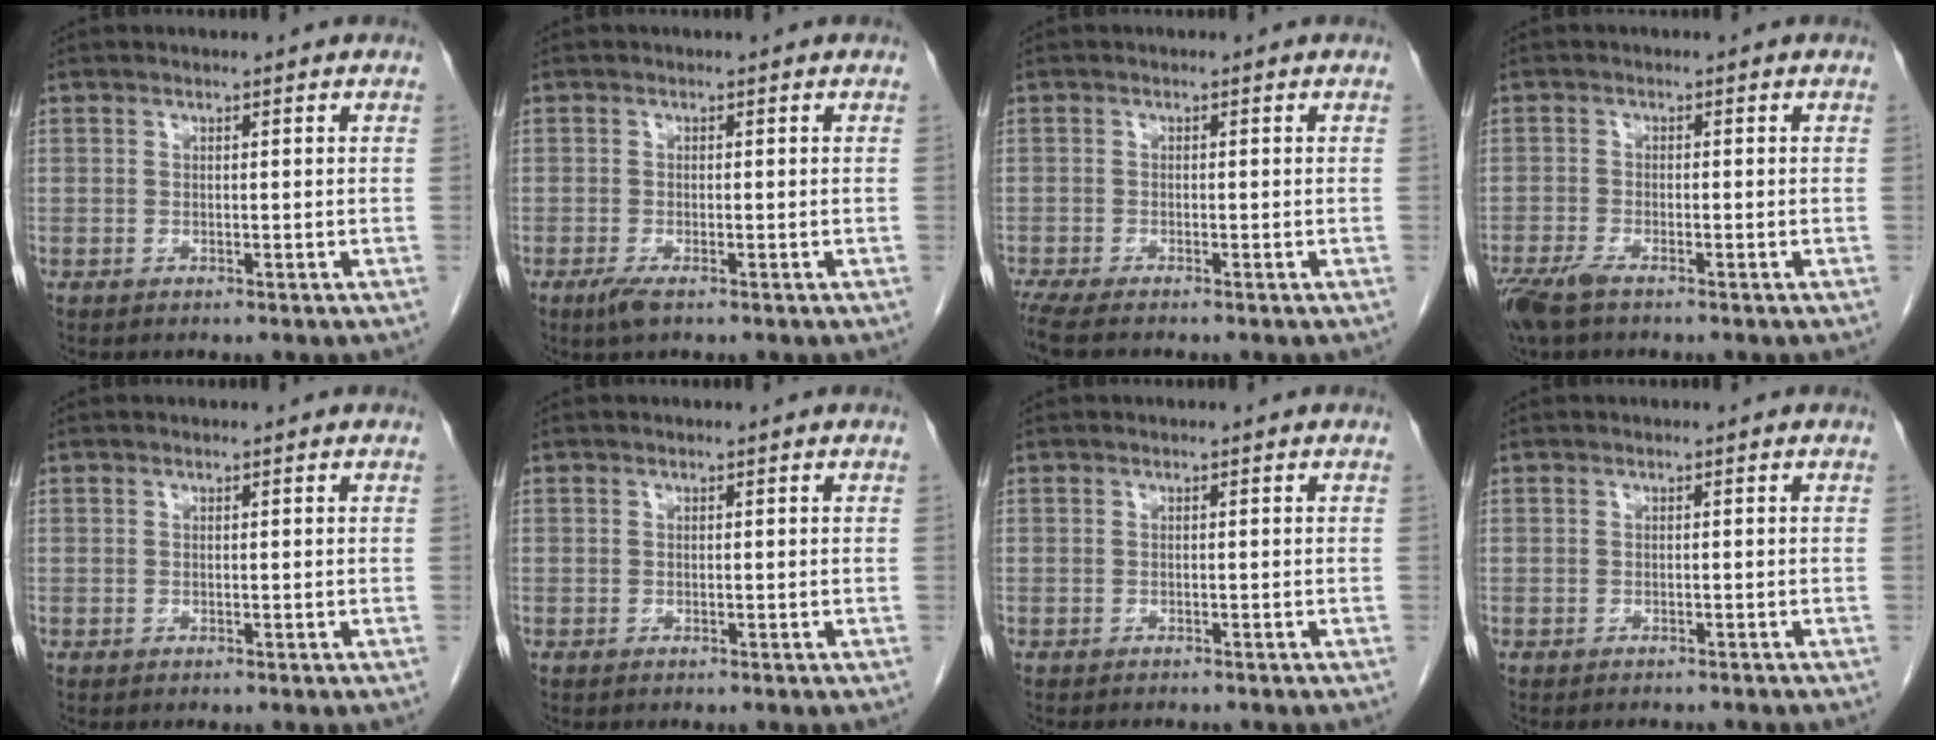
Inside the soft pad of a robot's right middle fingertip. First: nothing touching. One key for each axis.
{"total": 2.2, "fx": -1.3, "fy": 0.4, "fz": 1.7, "tx": -0.038, "ty": -0.006, "tz": -0.026}
{"total": 3.4, "fx": -2.9, "fy": 0.0, "fz": 1.8, "tx": -0.033, "ty": -0.010, "tz": -0.053}
{"total": 4.4, "fx": -3.2, "fy": 0.9, "fz": 2.9, "tx": -0.061, "ty": -0.011, "tz": -0.059}
{"total": 0.0}
{"total": 0.0}
{"total": 2.6, "fx": -2.4, "fy": 0.4, "fz": 1.0, "tx": -0.012, "ty": -0.003, "tz": -0.028}
{"total": 3.1, "fx": -2.9, "fy": 0.5, "fz": 0.8, "tx": -0.008, "ty": -0.005, "tz": -0.034}